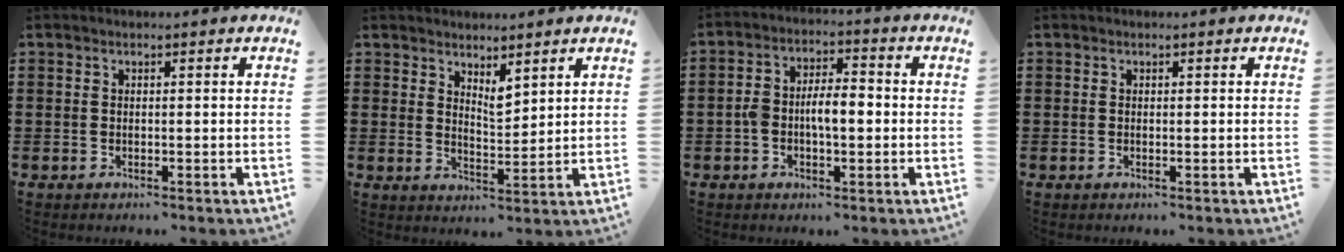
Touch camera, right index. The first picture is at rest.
{"total": 3.5, "force": [2.9, 0.9, 1.6], "torque": [-0.029, -0.010, 0.052]}
{"total": 5.6, "force": [-1.0, 2.3, 5.0], "torque": [-0.102, 0.007, -0.023]}
{"total": 0.0}